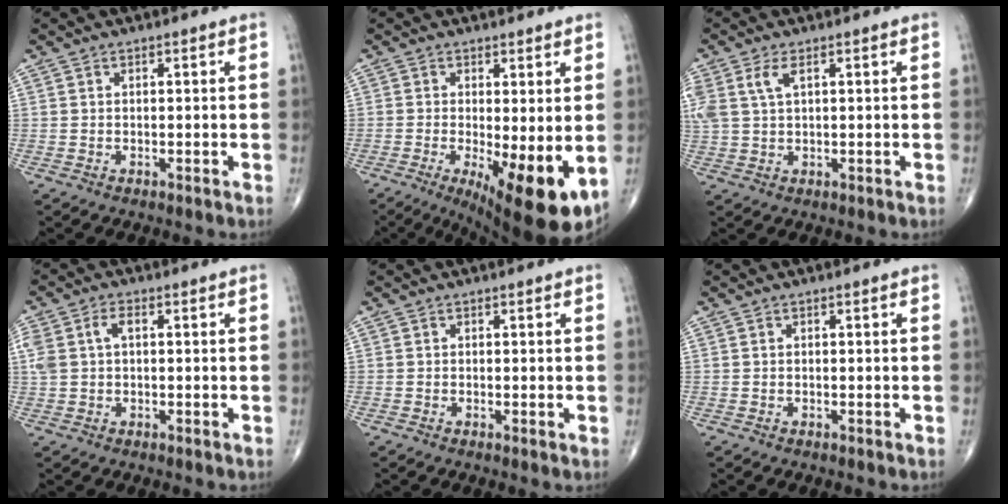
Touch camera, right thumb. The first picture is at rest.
{"total": 12.4, "force": [-2.8, 3.7, 11.5], "torque": [-0.171, -0.025, -0.030]}
{"total": 5.4, "force": [2.3, 2.5, 4.2], "torque": [-0.108, 0.008, 0.053]}
{"total": 5.6, "force": [1.2, 3.4, 4.3], "torque": [-0.110, 0.020, 0.027]}
{"total": 0.5, "force": [-0.1, 0.1, 0.5], "torque": [-0.013, -0.003, -0.004]}
{"total": 0.0}